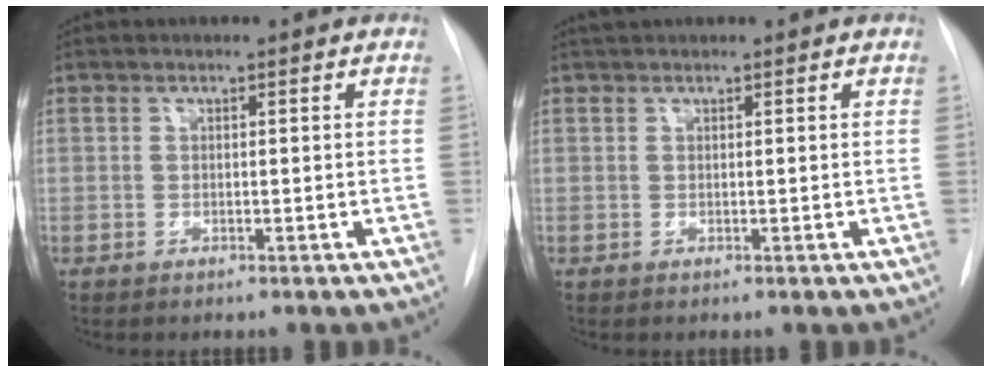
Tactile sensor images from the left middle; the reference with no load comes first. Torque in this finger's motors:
{"motor_torque": [0.15, -0.10, -0.01, 0.00]}